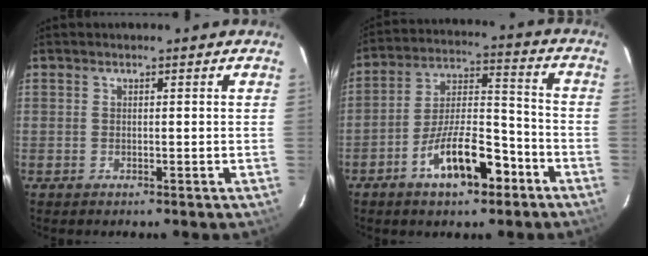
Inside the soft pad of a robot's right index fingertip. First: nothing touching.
{"total": 13.1, "force": [-7.2, 4.8, 9.8], "torque": [-0.176, 0.016, -0.115]}